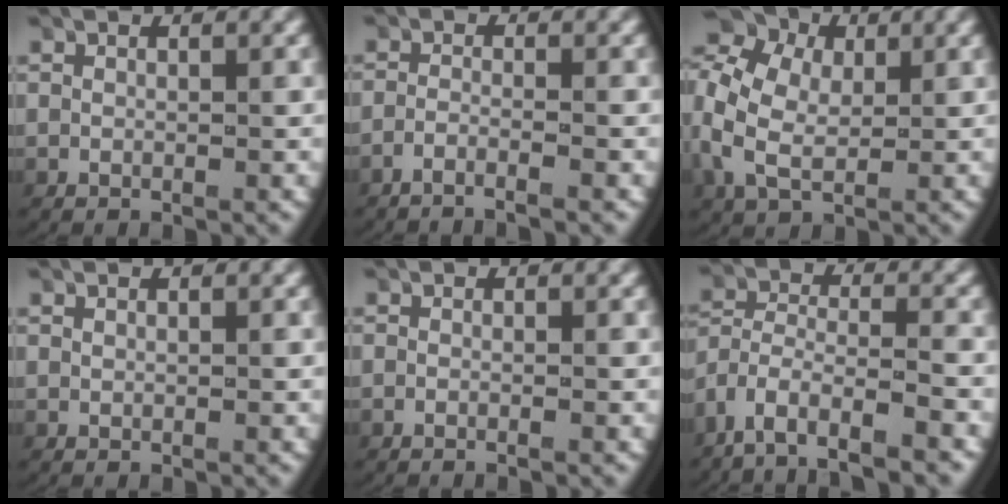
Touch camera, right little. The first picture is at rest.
{"total": 2.9, "force": [-2.6, 0.0, 1.2], "torque": [-0.035, -0.008, -0.043]}
{"total": 8.9, "force": [2.4, 7.1, 4.8], "torque": [-0.117, -0.001, 0.033]}
{"total": 0.0}
{"total": 0.8, "force": [-0.7, 0.2, 0.4], "torque": [-0.011, 0.003, -0.015]}
{"total": 7.6, "force": [-5.2, 4.0, 3.9], "torque": [-0.099, -0.047, -0.070]}